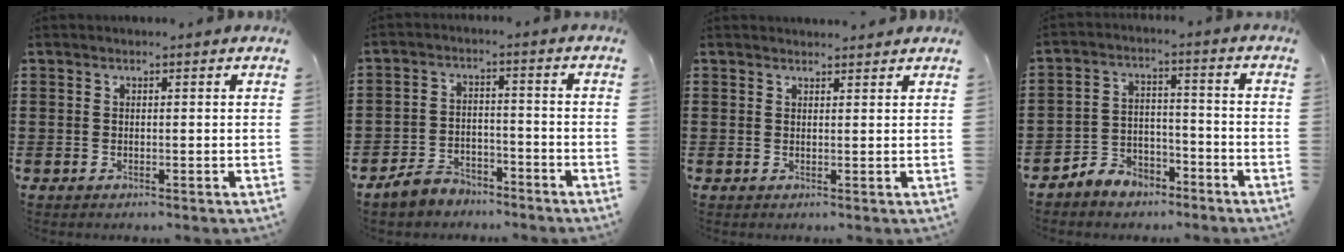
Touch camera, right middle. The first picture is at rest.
{"total": 4.5, "force": [-4.2, 1.7, 0.2], "torque": [-0.023, 0.004, -0.090]}
{"total": 1.4, "force": [1.4, 0.0, -0.1], "torque": [-0.003, -0.002, 0.027]}
{"total": 4.5, "force": [-4.0, 2.1, -0.1], "torque": [-0.015, 0.003, -0.085]}